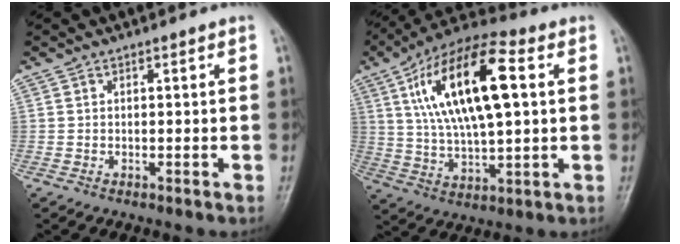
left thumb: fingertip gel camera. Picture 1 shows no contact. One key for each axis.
{"total": 20.2, "fx": 5.1, "fy": 8.0, "fz": 17.9, "tx": -0.314, "ty": 0.012, "tz": 0.083}